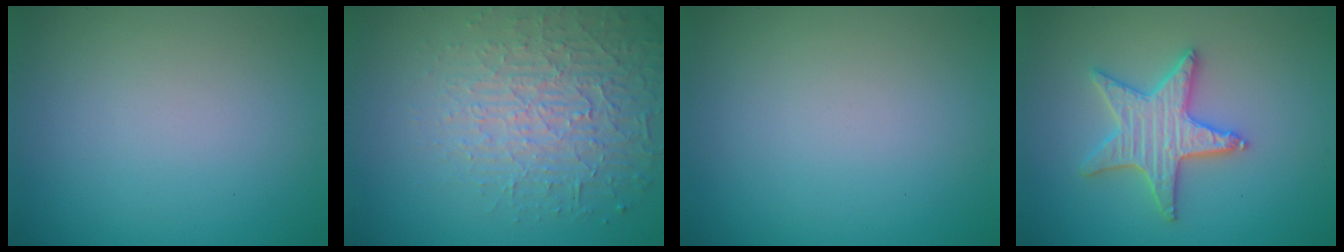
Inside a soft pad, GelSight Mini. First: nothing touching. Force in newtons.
{"total": 4.6, "press": 4.1, "slide": 2.1}
{"total": 0.0}
{"total": 3.8, "press": 3.7, "slide": 0.7}